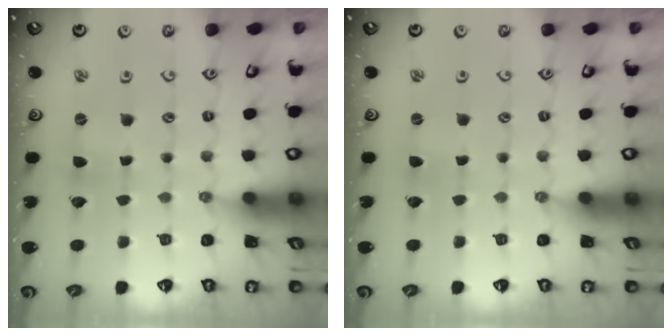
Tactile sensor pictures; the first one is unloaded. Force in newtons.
{"total": 0.0}